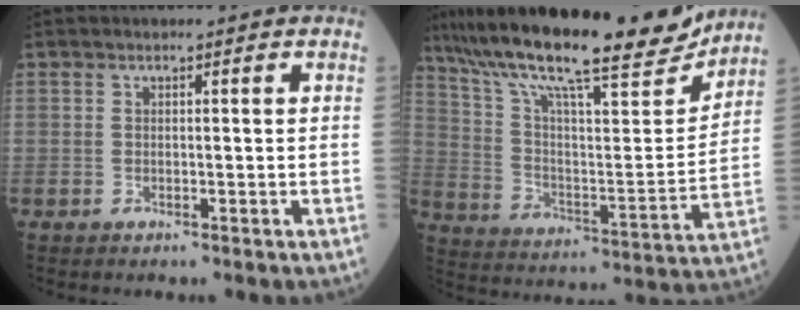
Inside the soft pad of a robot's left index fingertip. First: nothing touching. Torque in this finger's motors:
{"motor_torque": [0.73, -1.41, 0.73, 0.21]}